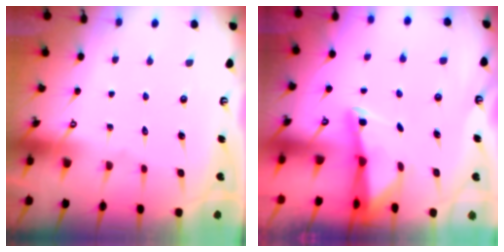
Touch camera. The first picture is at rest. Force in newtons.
{"total": 2.0, "press": 2.0, "slide": 0.3}